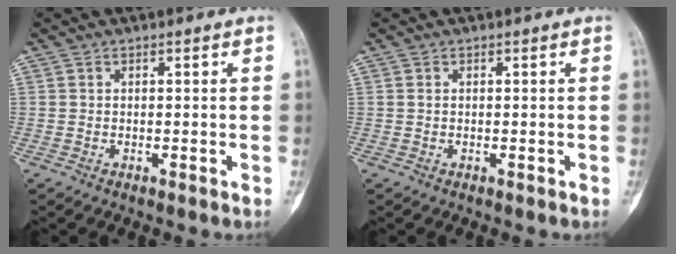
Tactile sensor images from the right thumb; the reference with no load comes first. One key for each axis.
{"total": 0.0}